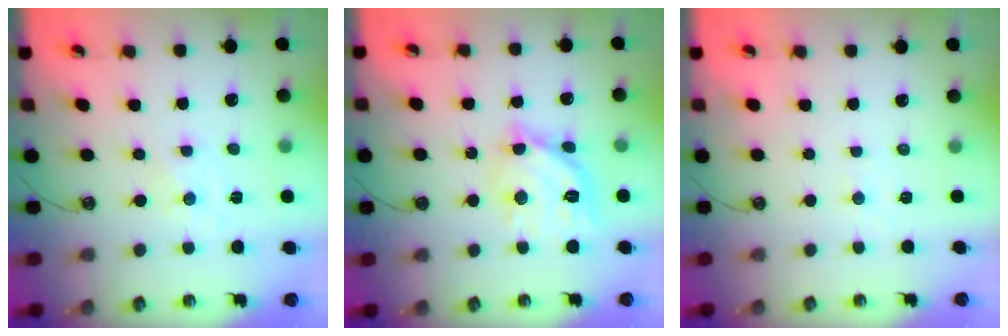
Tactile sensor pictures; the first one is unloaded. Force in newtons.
{"total": 14.2, "press": 14.2, "slide": 1.0}
{"total": 2.9, "press": 2.9, "slide": 0.4}